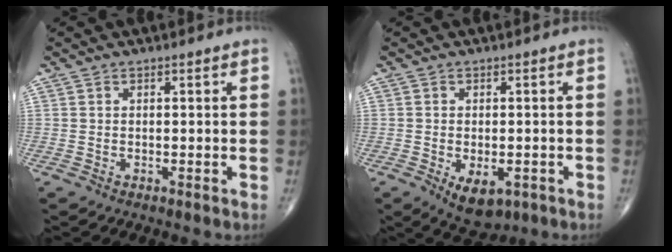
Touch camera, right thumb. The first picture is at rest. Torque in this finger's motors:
{"motor_torque": [-0.20, 0.44, 0.35, 0.27, 0.17]}